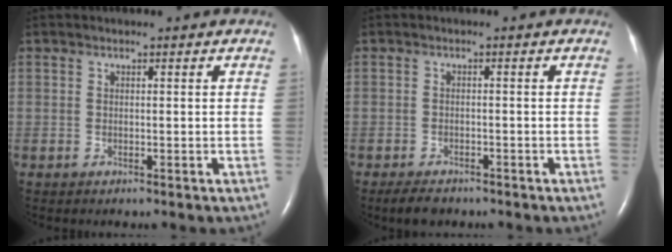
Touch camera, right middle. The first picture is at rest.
{"total": 3.3, "force": [-2.6, 1.4, 1.4], "torque": [-0.031, -0.004, -0.038]}